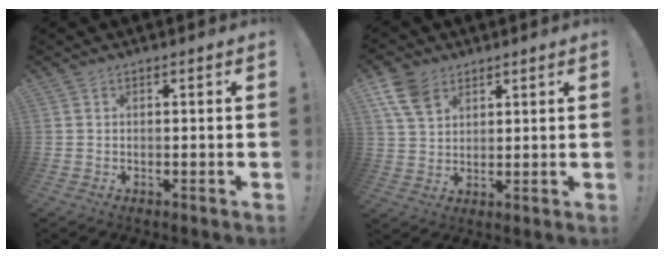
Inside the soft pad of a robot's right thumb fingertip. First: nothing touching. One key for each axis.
{"total": 9.2, "fx": 5.4, "fy": 5.8, "fz": 4.6, "tx": -0.089, "ty": -0.019, "tz": 0.105}